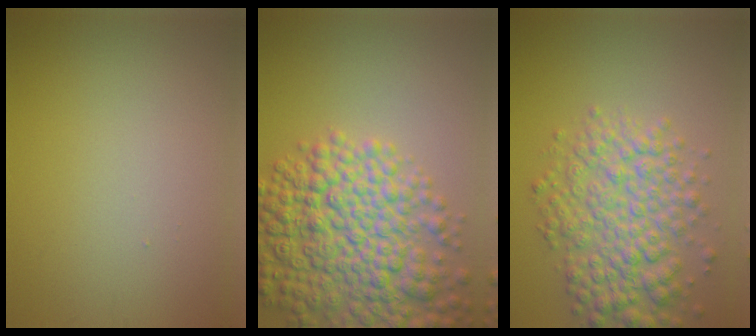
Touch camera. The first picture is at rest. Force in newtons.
{"total": 9.8, "press": 9.8, "slide": 0.4}
{"total": 6.7, "press": 6.7, "slide": 0.2}